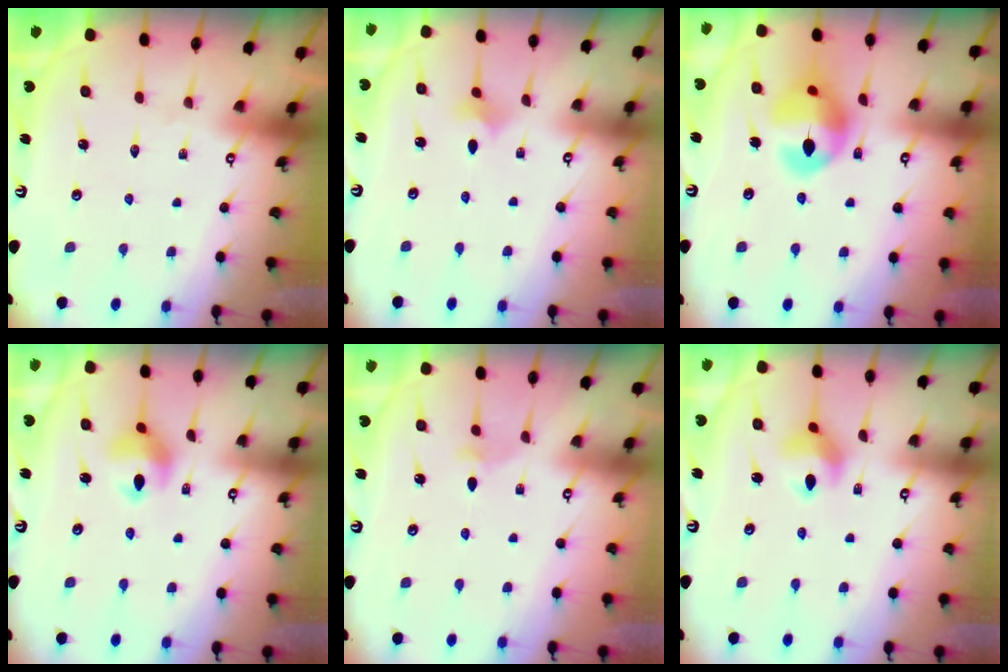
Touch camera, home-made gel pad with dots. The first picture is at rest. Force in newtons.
{"total": 2.5, "press": 2.5, "slide": 0.5}
{"total": 14.7, "press": 14.5, "slide": 2.1}
{"total": 10.0, "press": 9.4, "slide": 3.4}
{"total": 2.9, "press": 2.8, "slide": 0.8}
{"total": 7.6, "press": 7.6, "slide": 0.5}